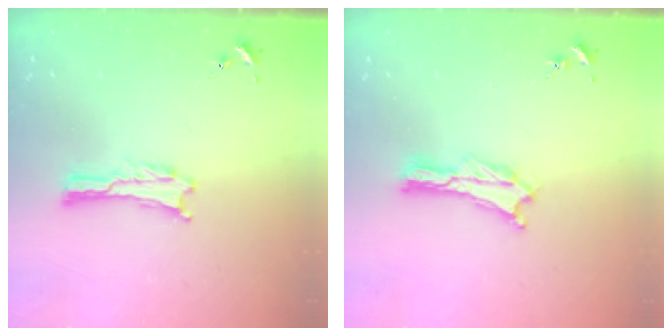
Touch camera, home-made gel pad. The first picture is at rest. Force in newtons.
{"total": 0.9, "press": 0.9, "slide": 0.2}